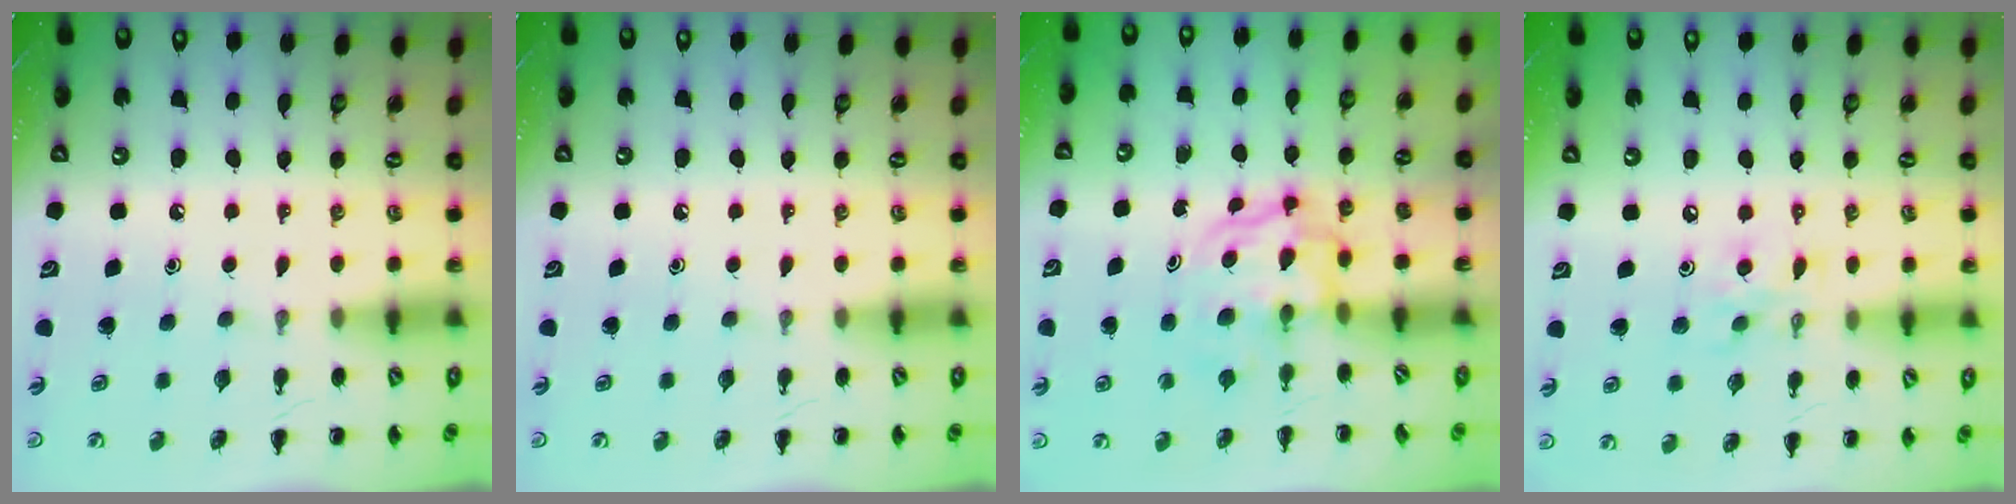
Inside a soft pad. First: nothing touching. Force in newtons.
{"total": 0.0}
{"total": 3.8, "press": 3.8, "slide": 0.5}
{"total": 7.4, "press": 7.3, "slide": 0.7}